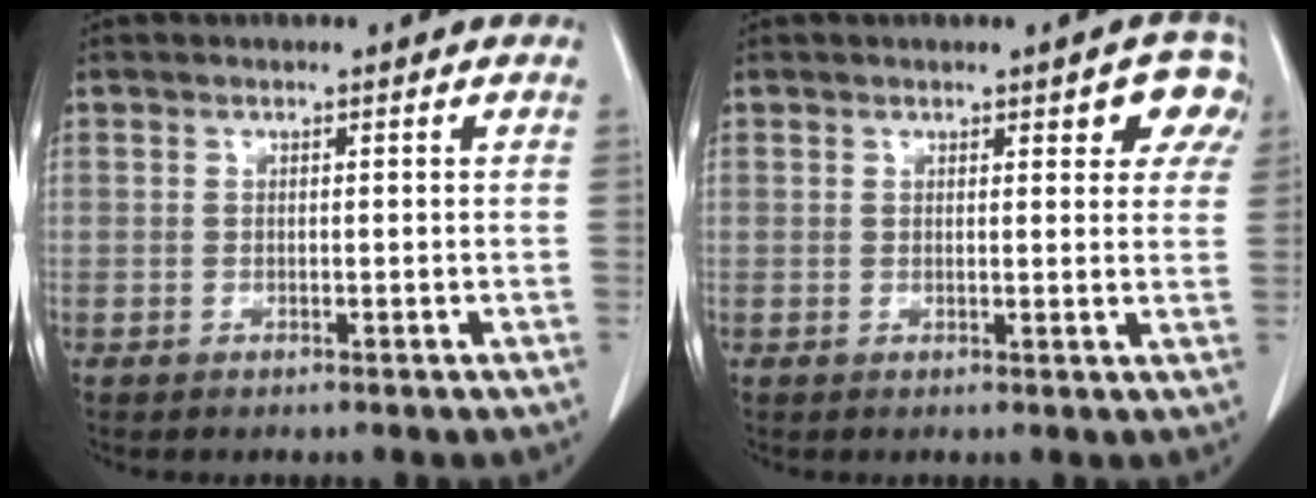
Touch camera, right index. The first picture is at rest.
{"total": 4.9, "force": [2.7, 1.8, 3.8], "torque": [-0.029, 0.005, 0.021]}